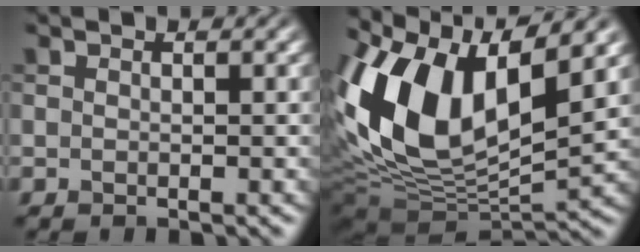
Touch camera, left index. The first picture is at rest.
{"total": 14.1, "force": [4.4, 7.4, 11.2], "torque": [-0.223, 0.015, 0.080]}